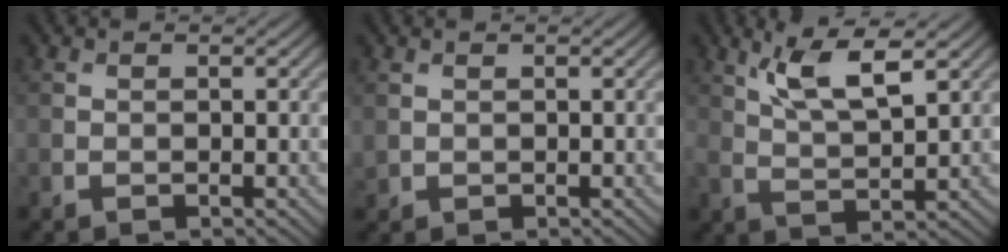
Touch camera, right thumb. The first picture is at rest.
{"total": 0.7, "force": [0.5, 0.5, 0.2], "torque": [-0.009, -0.003, 0.014]}
{"total": 6.9, "force": [3.5, 1.7, 5.7], "torque": [-0.119, 0.000, 0.071]}